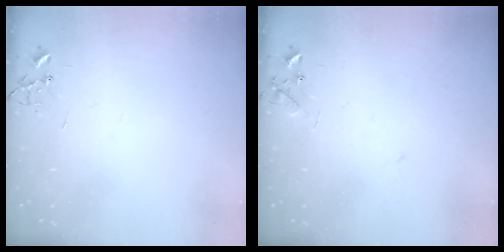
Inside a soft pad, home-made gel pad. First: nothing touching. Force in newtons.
{"total": 8.6, "press": 8.5, "slide": 1.1}